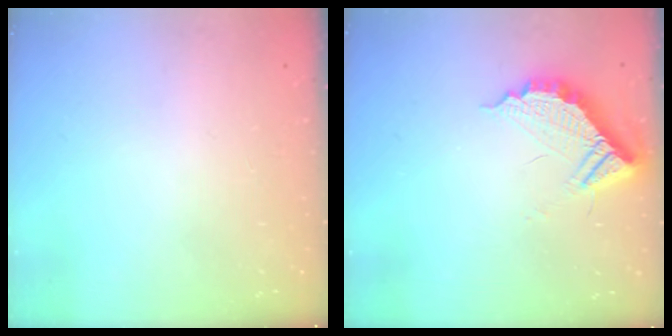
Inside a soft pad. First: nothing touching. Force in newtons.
{"total": 11.3, "press": 11.2, "slide": 0.4}